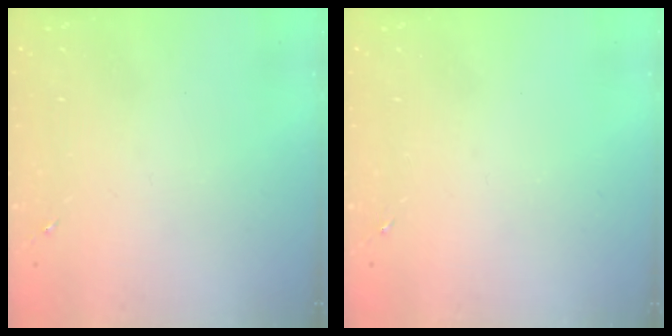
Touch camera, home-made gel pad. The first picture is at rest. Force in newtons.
{"total": 0.0}